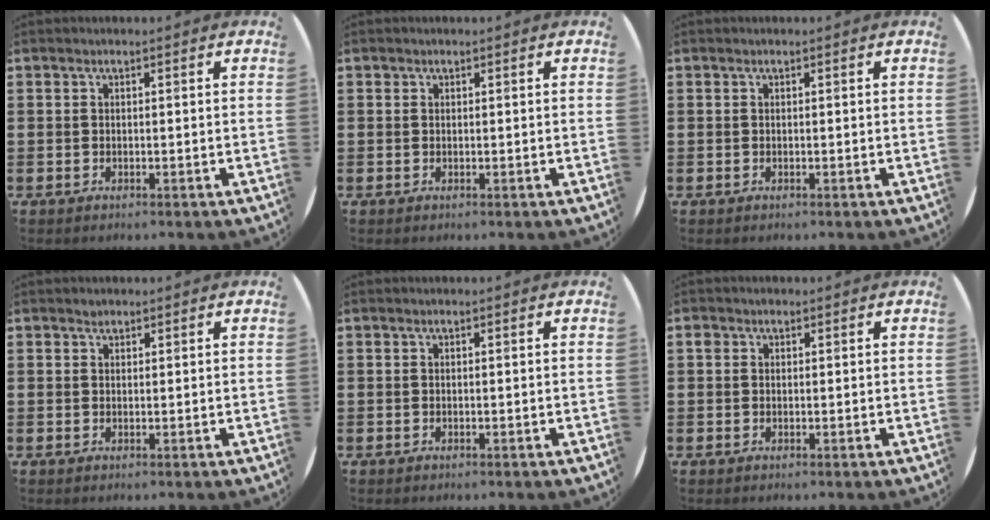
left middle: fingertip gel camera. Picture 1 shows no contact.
{"total": 0.0}
{"total": 0.0}
{"total": 0.8, "force": [0.7, 0.4, 0.0], "torque": [0.008, 0.000, 0.011]}
{"total": 0.0}
{"total": 0.8, "force": [0.4, 0.7, 0.2], "torque": [-0.005, 0.007, 0.007]}